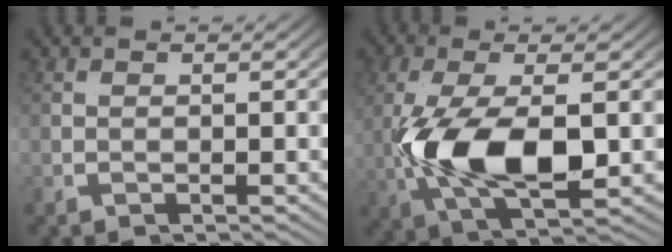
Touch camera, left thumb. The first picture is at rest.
{"total": 8.7, "force": [-1.8, 4.1, 7.5], "torque": [-0.177, -0.013, -0.034]}